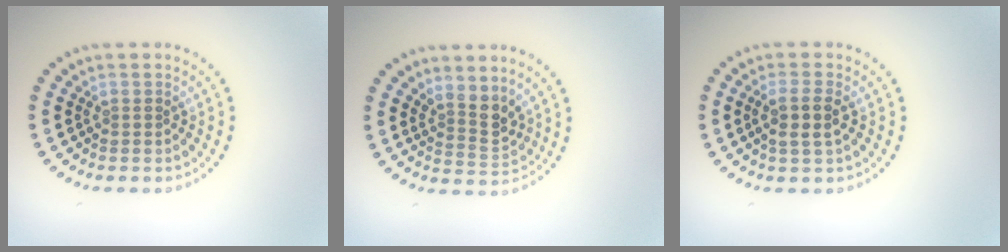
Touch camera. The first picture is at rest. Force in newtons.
{"total": 2.7, "press": 2.0, "slide": 1.7}
{"total": 2.4, "press": 2.2, "slide": 0.9}